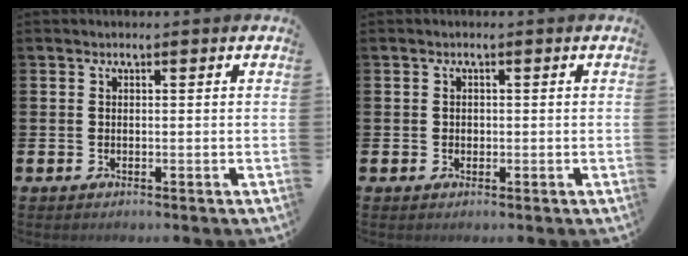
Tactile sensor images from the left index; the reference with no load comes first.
{"total": 0.7, "force": [0.0, 0.6, 0.2], "torque": [0.003, 0.003, -0.002]}